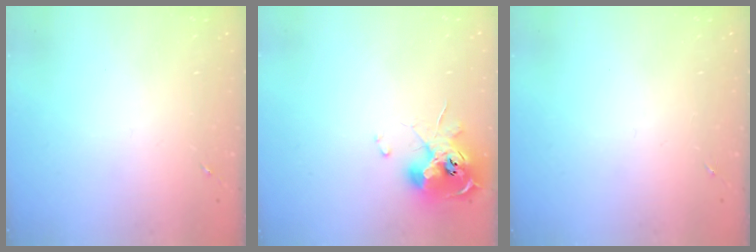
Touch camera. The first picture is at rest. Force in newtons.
{"total": 13.1, "press": 13.0, "slide": 1.8}
{"total": 0.0}